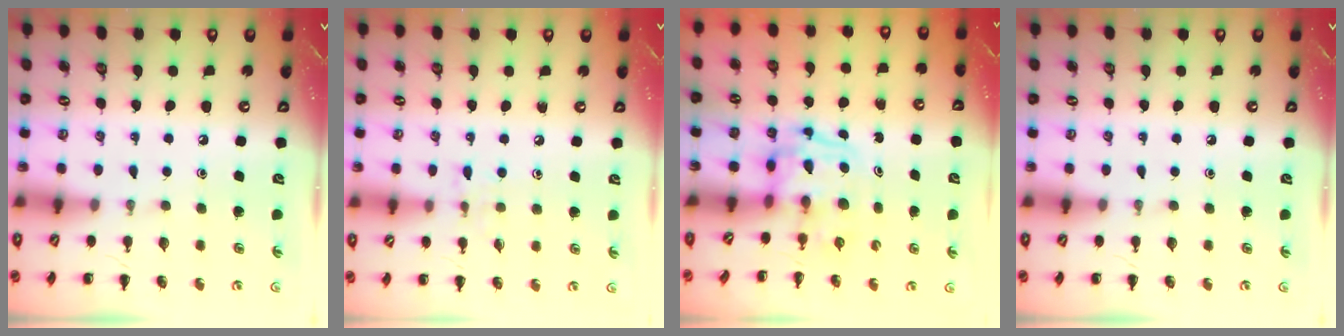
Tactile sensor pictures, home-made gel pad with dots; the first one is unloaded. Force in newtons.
{"total": 5.4, "press": 5.1, "slide": 1.9}
{"total": 3.4, "press": 3.3, "slide": 0.6}
{"total": 0.0}